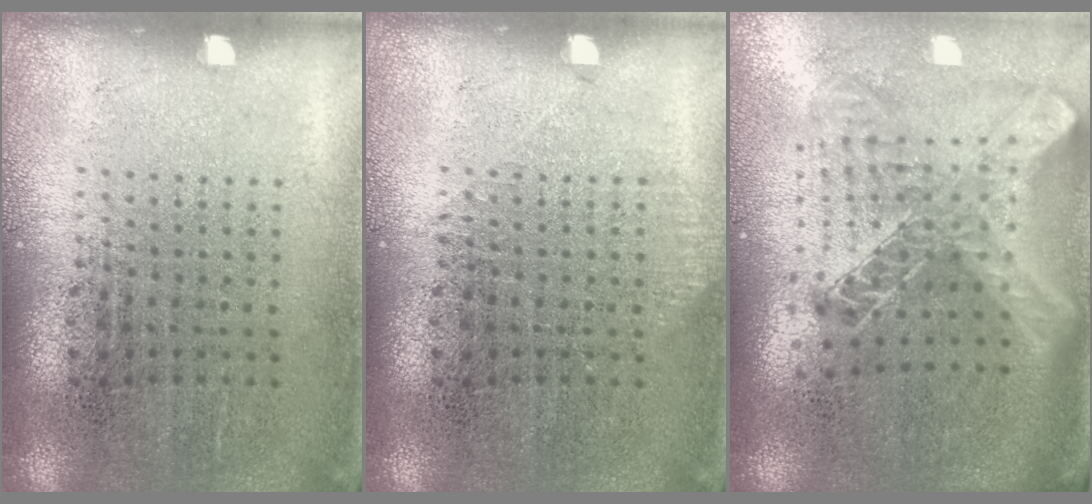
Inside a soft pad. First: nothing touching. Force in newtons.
{"total": 0.8, "press": 0.7, "slide": 0.2}
{"total": 1.9, "press": 1.6, "slide": 1.1}